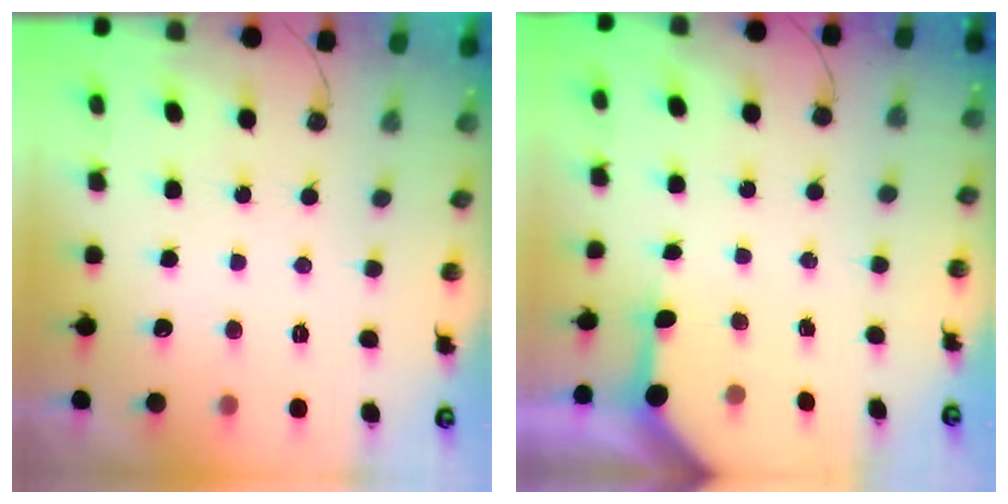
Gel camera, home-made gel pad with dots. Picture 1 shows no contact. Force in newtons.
{"total": 3.3, "press": 3.3, "slide": 0.4}